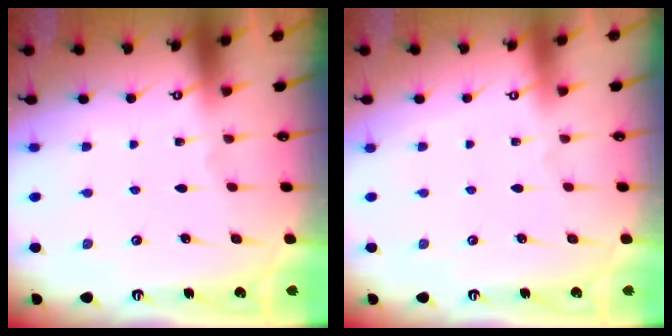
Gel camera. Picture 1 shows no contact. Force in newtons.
{"total": 4.0, "press": 4.0, "slide": 0.1}